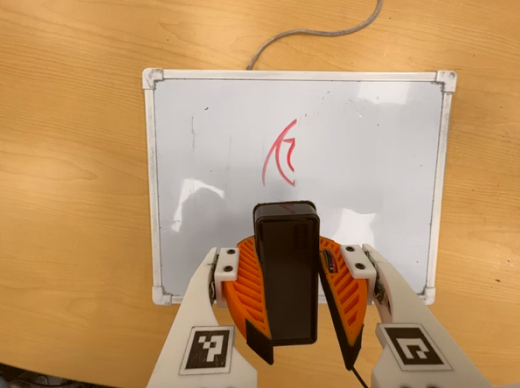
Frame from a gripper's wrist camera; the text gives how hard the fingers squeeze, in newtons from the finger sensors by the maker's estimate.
{"total": 11.9, "left": 11.7, "right": 12.1}